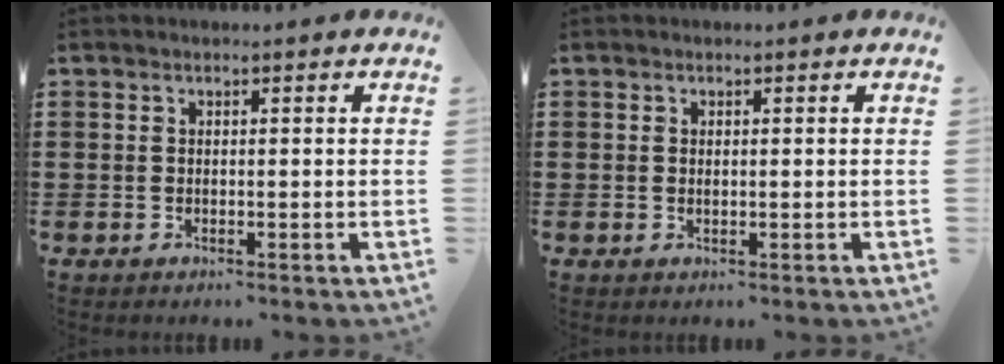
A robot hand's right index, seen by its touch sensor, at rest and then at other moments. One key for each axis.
{"total": 0.5, "fx": 0.2, "fy": 0.3, "fz": 0.4, "tx": -0.009, "ty": 0.001, "tz": 0.004}